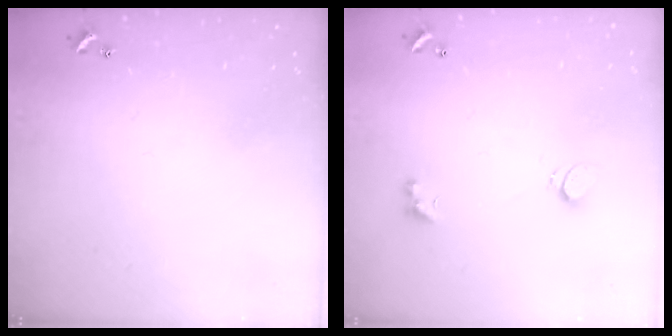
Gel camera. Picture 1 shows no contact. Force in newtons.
{"total": 2.6, "press": 2.5, "slide": 0.8}